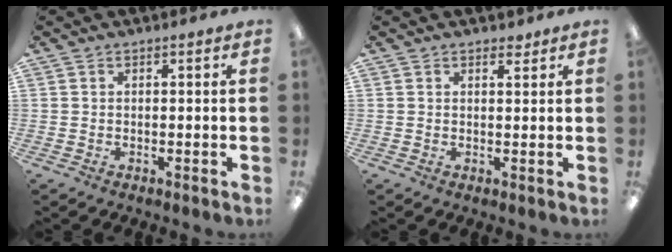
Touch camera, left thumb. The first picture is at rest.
{"total": 1.8, "force": [1.4, 0.9, 0.5], "torque": [0.005, -0.006, 0.023]}